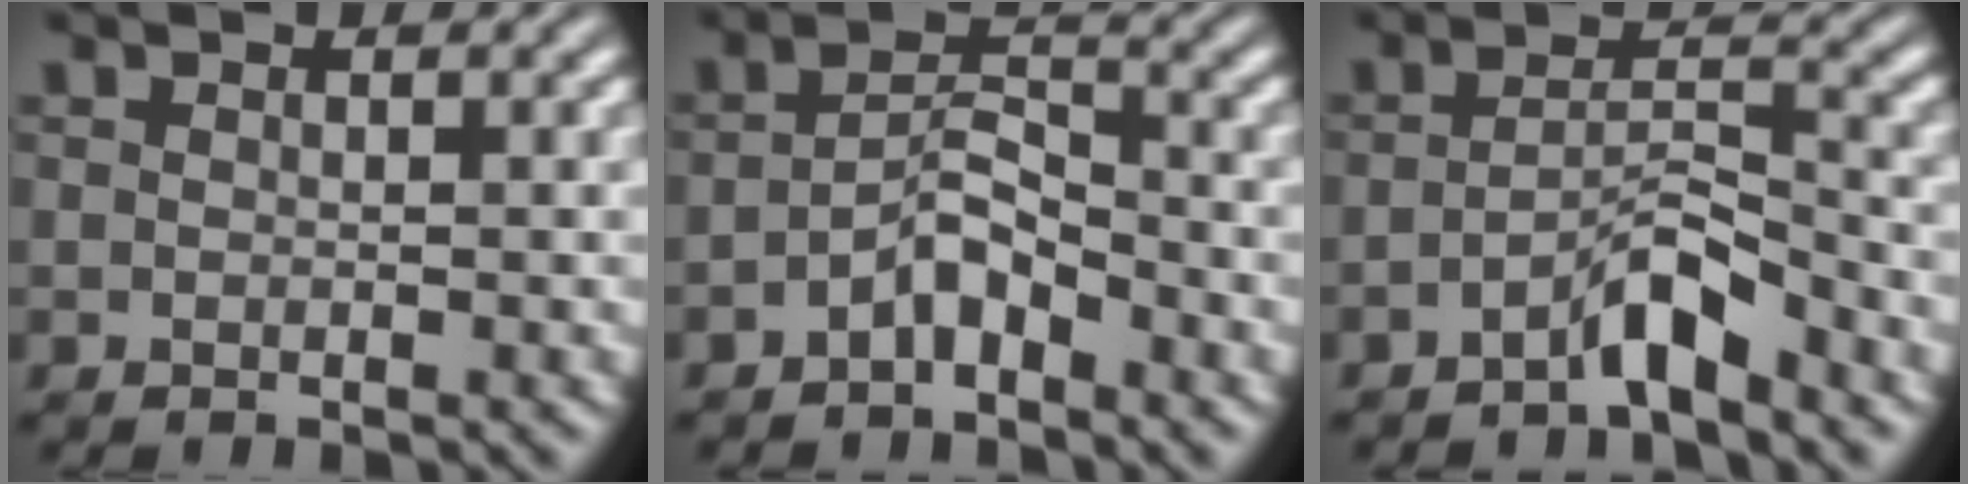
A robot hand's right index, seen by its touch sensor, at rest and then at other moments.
{"total": 3.1, "force": [-2.3, 0.8, 1.8], "torque": [-0.013, -0.008, -0.039]}
{"total": 3.3, "force": [-2.6, -0.2, 2.0], "torque": [-0.015, -0.009, -0.040]}